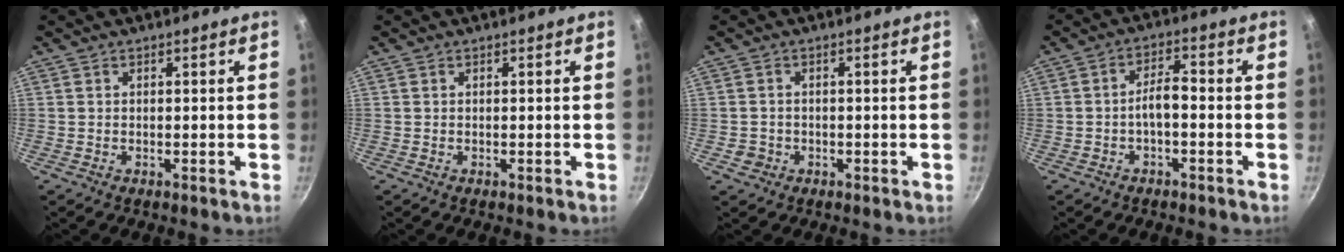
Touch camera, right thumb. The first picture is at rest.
{"total": 0.0}
{"total": 2.4, "force": [-0.7, 2.2, 0.7], "torque": [-0.005, 0.008, -0.007]}
{"total": 4.4, "force": [-1.6, 1.8, 3.7], "torque": [-0.061, 0.030, -0.028]}